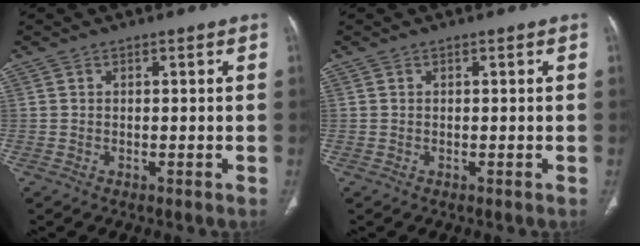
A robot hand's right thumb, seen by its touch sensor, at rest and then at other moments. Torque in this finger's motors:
{"motor_torque": [0.00, 0.00, -0.08, 0.08, 0.00]}